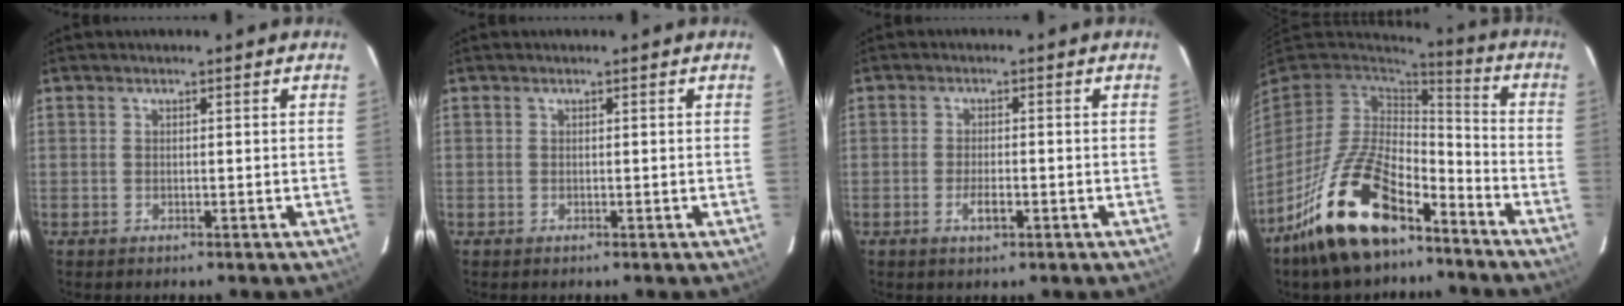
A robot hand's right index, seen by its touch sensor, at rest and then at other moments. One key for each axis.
{"total": 0.0}
{"total": 3.0, "fx": -1.3, "fy": 1.0, "fz": 2.6, "tx": -0.053, "ty": -0.005, "tz": -0.023}
{"total": 20.0, "fx": -12.9, "fy": 8.6, "fz": 12.7, "tx": -0.261, "ty": -0.013, "tz": -0.227}